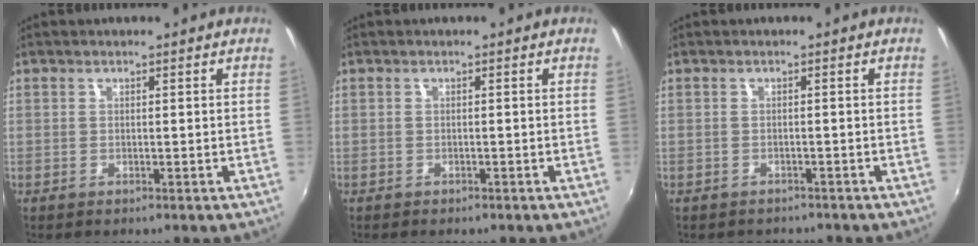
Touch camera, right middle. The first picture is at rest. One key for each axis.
{"total": 1.0, "fx": -0.8, "fy": 0.5, "fz": 0.2, "tx": -0.010, "ty": -0.003, "tz": -0.012}
{"total": 2.7, "fx": -2.4, "fy": 1.2, "fz": 0.4, "tx": -0.015, "ty": -0.013, "tz": -0.031}